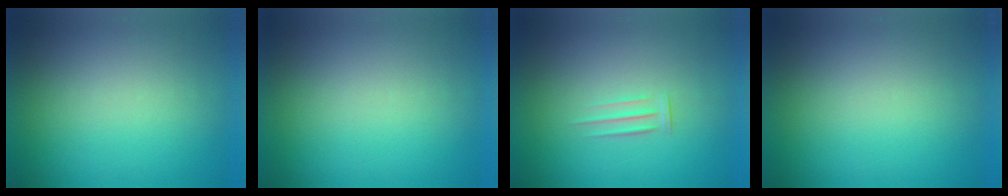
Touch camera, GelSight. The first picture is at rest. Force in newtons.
{"total": 0.0}
{"total": 1.7}
{"total": 1.2}